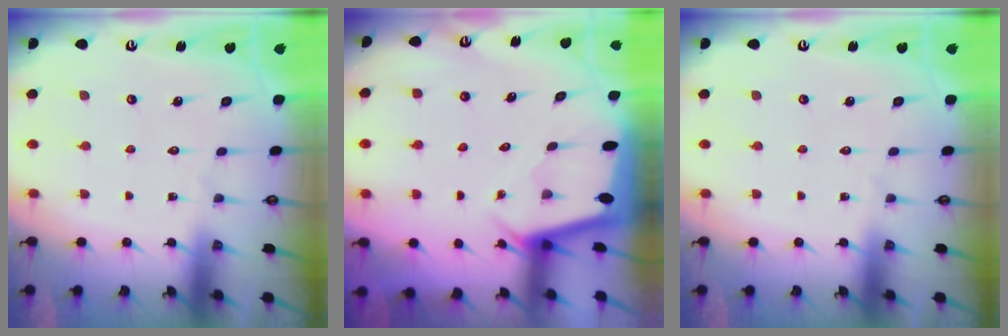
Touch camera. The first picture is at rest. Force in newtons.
{"total": 1.9, "press": 1.9, "slide": 0.1}
{"total": 0.0}